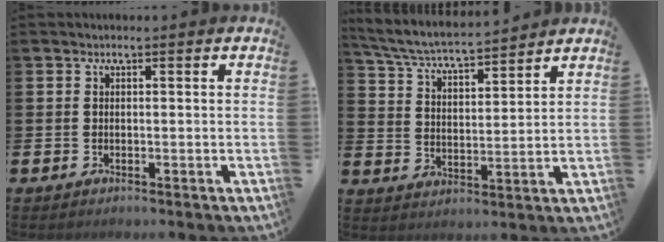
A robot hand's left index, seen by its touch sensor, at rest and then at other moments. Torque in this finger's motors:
{"motor_torque": [0.72, -0.88, 0.23, 0.15]}